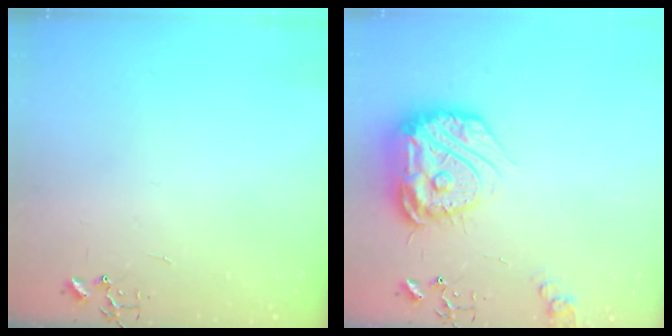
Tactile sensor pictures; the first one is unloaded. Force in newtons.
{"total": 19.8, "press": 19.7, "slide": 2.0}